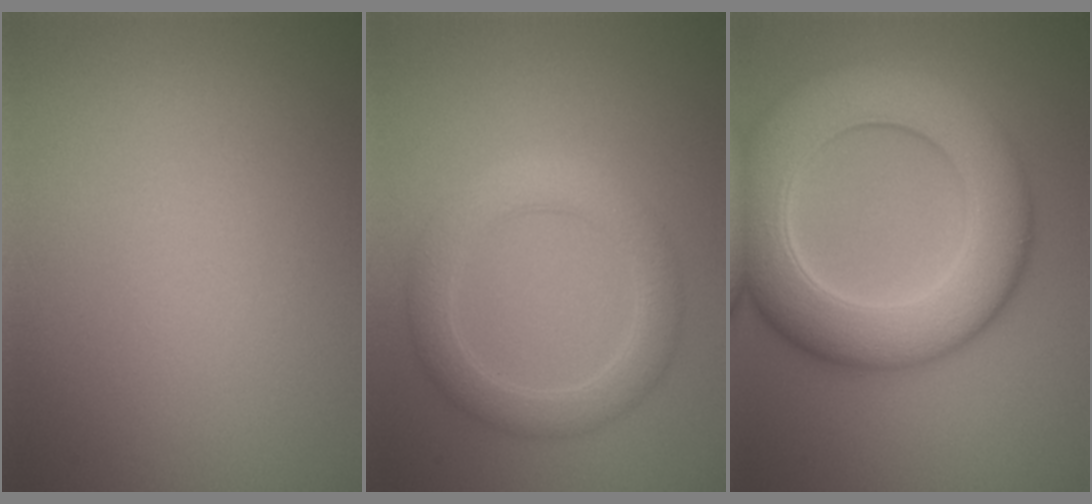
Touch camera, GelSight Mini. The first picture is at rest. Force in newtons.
{"total": 3.9, "press": 3.9, "slide": 0.2}
{"total": 10.9, "press": 10.9, "slide": 0.2}